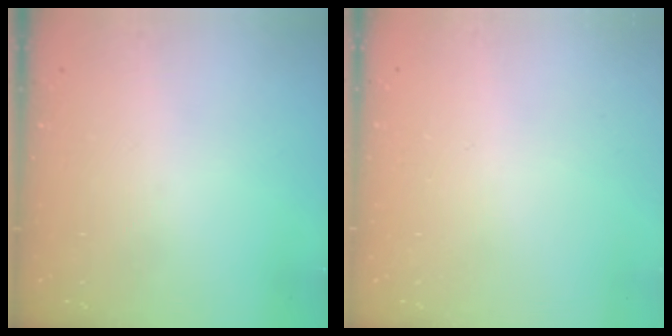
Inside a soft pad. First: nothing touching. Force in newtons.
{"total": 2.6, "press": 2.6, "slide": 0.2}